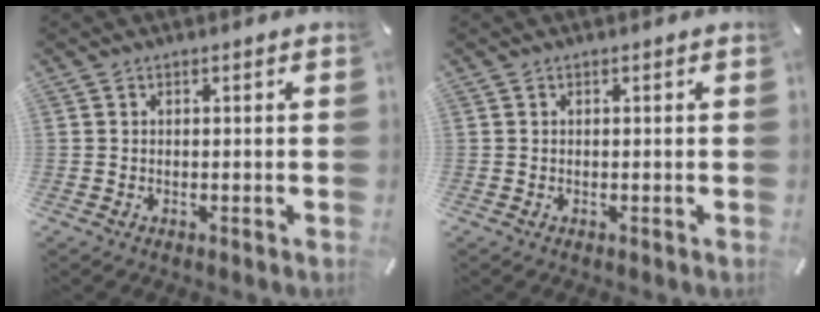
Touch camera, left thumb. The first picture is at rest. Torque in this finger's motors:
{"motor_torque": [-0.10, 0.15, -0.06, 0.07, 0.00]}